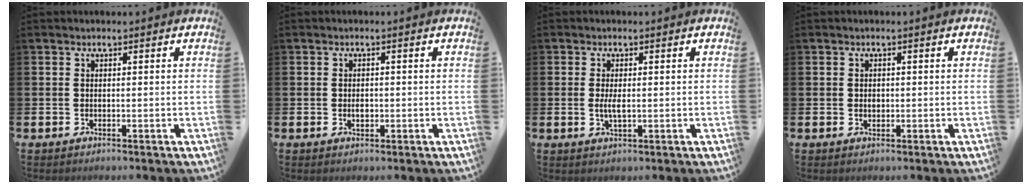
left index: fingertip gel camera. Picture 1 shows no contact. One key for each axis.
{"total": 1.3, "fx": -0.1, "fy": 0.9, "fz": 1.0, "tx": -0.004, "ty": -0.001, "tz": -0.007}
{"total": 2.3, "fx": 0.0, "fy": 0.8, "fz": 2.1, "tx": -0.035, "ty": -0.002, "tz": -0.002}
{"total": 0.9, "fx": 0.1, "fy": 0.7, "fz": 0.5, "tx": 0.003, "ty": 0.000, "tz": -0.003}